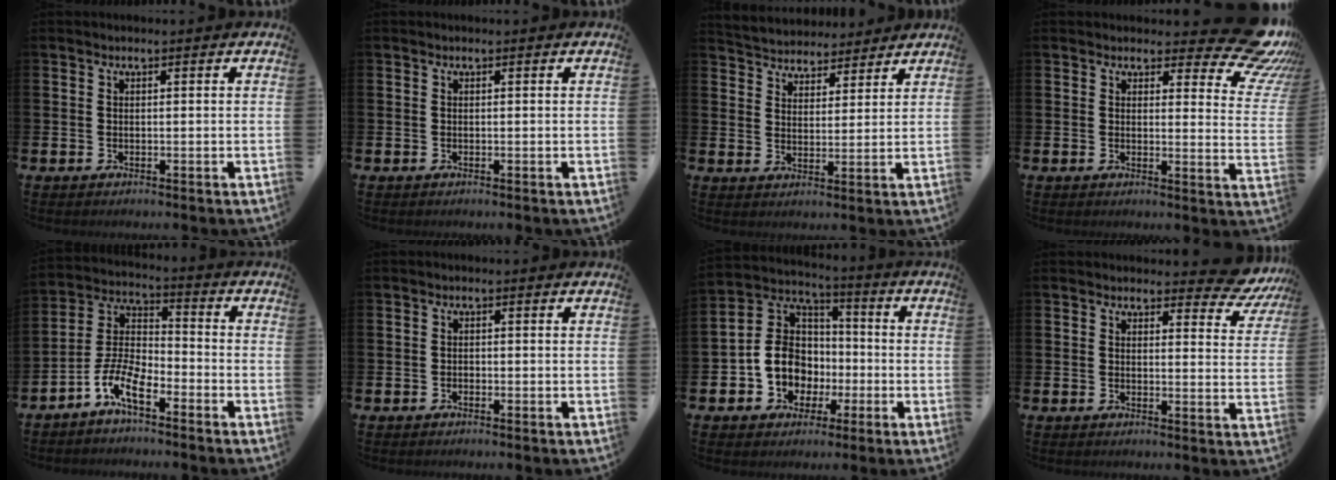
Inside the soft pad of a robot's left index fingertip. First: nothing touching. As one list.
[{"total": 0.0}, {"total": 4.7, "force": [4.5, 1.1, -0.5], "torque": [-0.017, -0.026, 0.082]}, {"total": 7.6, "force": [6.1, 2.8, 3.6], "torque": [-0.037, -0.053, 0.100]}, {"total": 6.6, "force": [-4.7, 2.1, 4.1], "torque": [-0.110, -0.016, -0.098]}, {"total": 0.7, "force": [-0.6, 0.4, 0.1], "torque": [-0.003, 0.001, -0.013]}, {"total": 9.5, "force": [-2.6, 8.5, 3.4], "torque": [-0.104, 0.018, -0.054]}, {"total": 4.0, "force": [3.5, 1.6, 1.0], "torque": [-0.006, -0.022, 0.058]}]